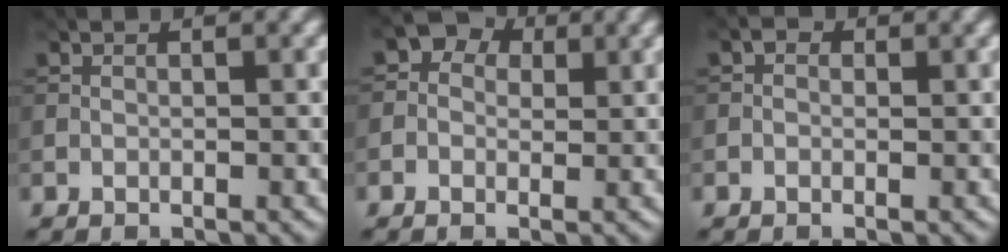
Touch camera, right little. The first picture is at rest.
{"total": 4.9, "force": [1.5, 4.0, 2.3], "torque": [-0.013, 0.015, -0.020]}
{"total": 0.9, "force": [0.2, 0.7, 0.4], "torque": [-0.005, -0.004, -0.005]}